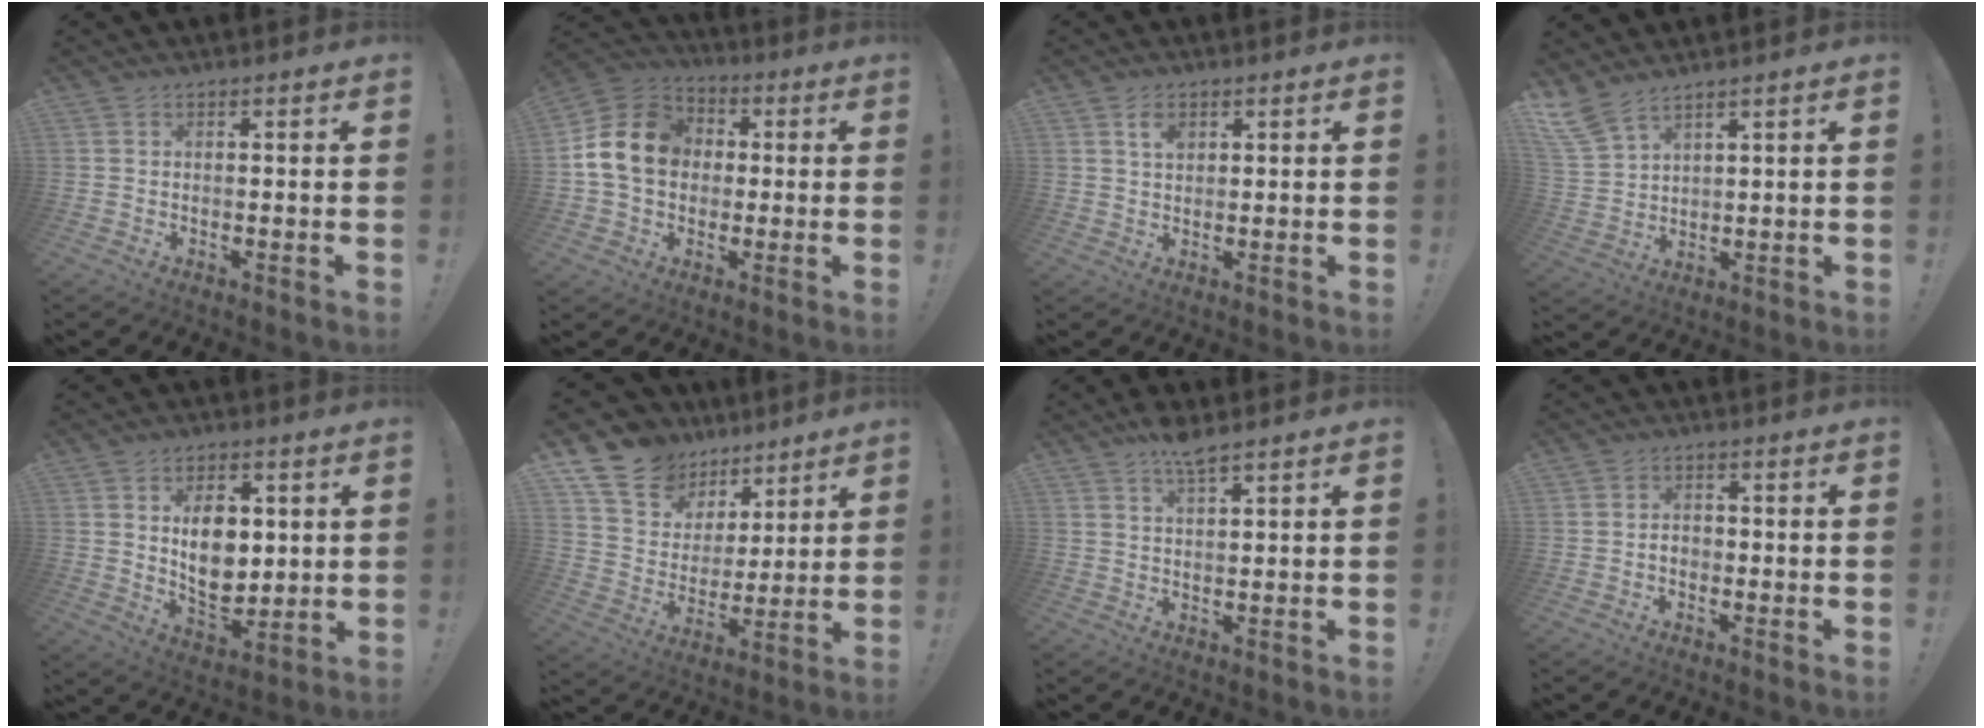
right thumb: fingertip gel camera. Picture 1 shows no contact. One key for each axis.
{"total": 15.5, "fx": 1.6, "fy": 12.6, "fz": 8.9, "tx": -0.146, "ty": 0.012, "tz": 0.036}
{"total": 3.6, "fx": 1.7, "fy": 2.1, "fz": 2.4, "tx": -0.030, "ty": -0.005, "tz": 0.026}
{"total": 7.2, "fx": 5.9, "fy": 2.5, "fz": 3.3, "tx": -0.072, "ty": -0.029, "tz": 0.118}
{"total": 11.8, "fx": 2.9, "fy": 8.4, "fz": 7.7, "tx": -0.107, "ty": -0.019, "tz": 0.053}
{"total": 14.9, "fx": 10.3, "fy": 10.1, "fz": 3.8, "tx": -0.070, "ty": -0.072, "tz": 0.206}
{"total": 5.1, "fx": 3.9, "fy": 0.9, "fz": 3.1, "tx": -0.054, "ty": -0.019, "tz": 0.066}
{"total": 2.3, "fx": -1.0, "fy": 1.6, "fz": 1.3, "tx": -0.022, "ty": 0.006, "tz": -0.019}